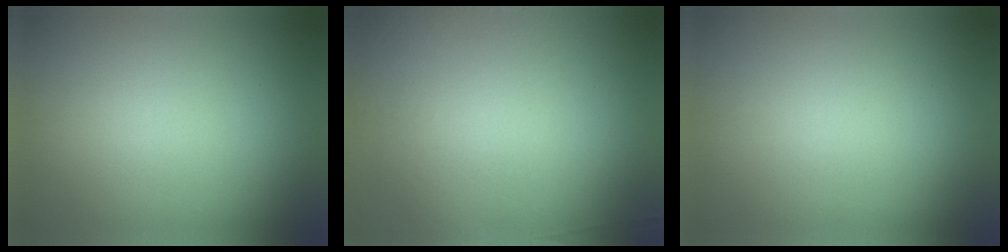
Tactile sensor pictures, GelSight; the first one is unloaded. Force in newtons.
{"total": 6.2}
{"total": 0.0}